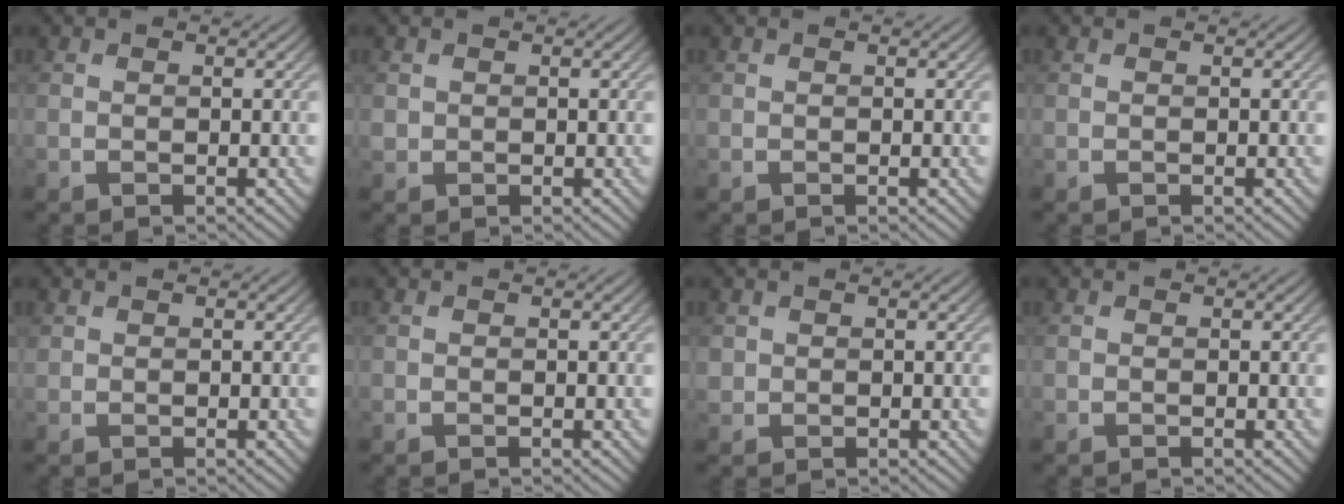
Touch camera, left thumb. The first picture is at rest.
{"total": 0.8, "force": [0.3, 0.7, 0.1], "torque": [-0.004, -0.003, 0.006]}
{"total": 0.0}
{"total": 0.0}
{"total": 0.6, "force": [0.5, 0.3, 0.1], "torque": [-0.002, -0.001, 0.012]}
{"total": 0.0}
{"total": 1.0, "force": [0.5, 0.9, 0.1], "torque": [-0.004, -0.003, 0.011]}
{"total": 0.0}